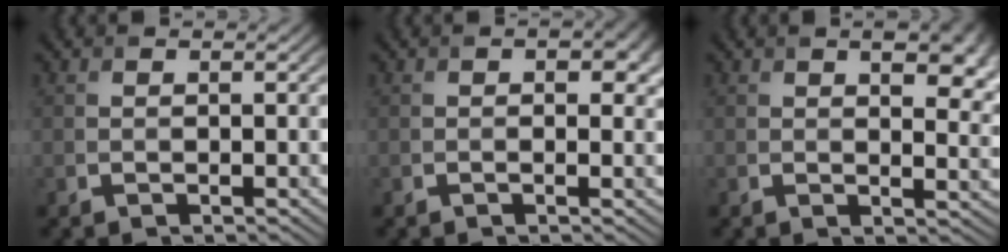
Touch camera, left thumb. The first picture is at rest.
{"total": 2.8, "force": [0.6, 1.4, 2.4], "torque": [-0.032, -0.001, 0.007]}
{"total": 7.4, "force": [3.0, 3.4, 5.9], "torque": [-0.075, -0.003, 0.046]}